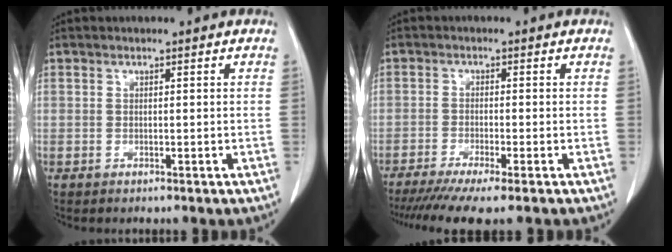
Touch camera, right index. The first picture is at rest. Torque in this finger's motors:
{"motor_torque": [1.24, -0.90, 0.47, 0.14]}